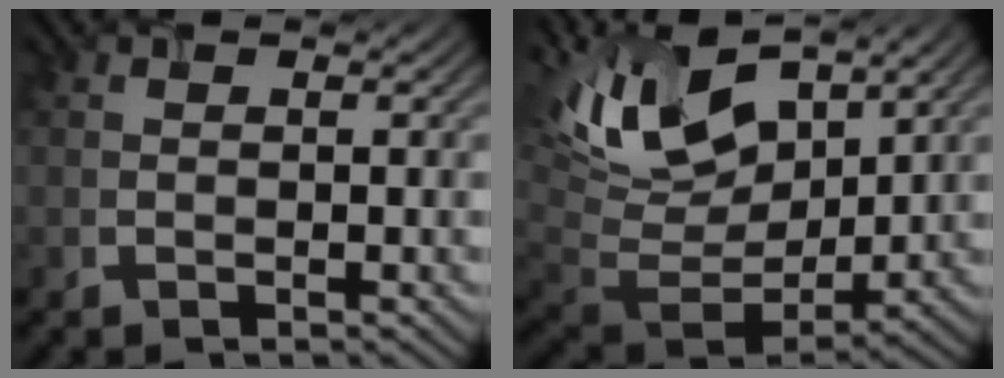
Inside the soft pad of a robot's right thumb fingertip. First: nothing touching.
{"total": 13.0, "force": [6.2, 6.9, 9.1], "torque": [-0.207, 0.016, 0.120]}